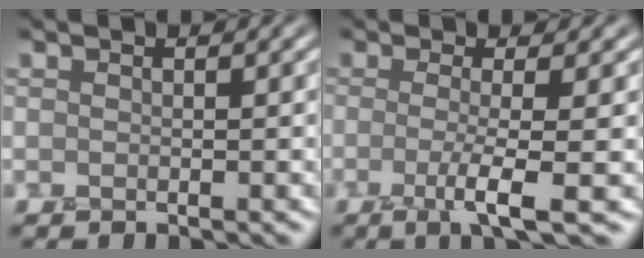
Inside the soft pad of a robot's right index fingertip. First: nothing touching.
{"total": 4.5, "force": [-0.8, 0.9, 4.3], "torque": [-0.072, -0.012, -0.020]}